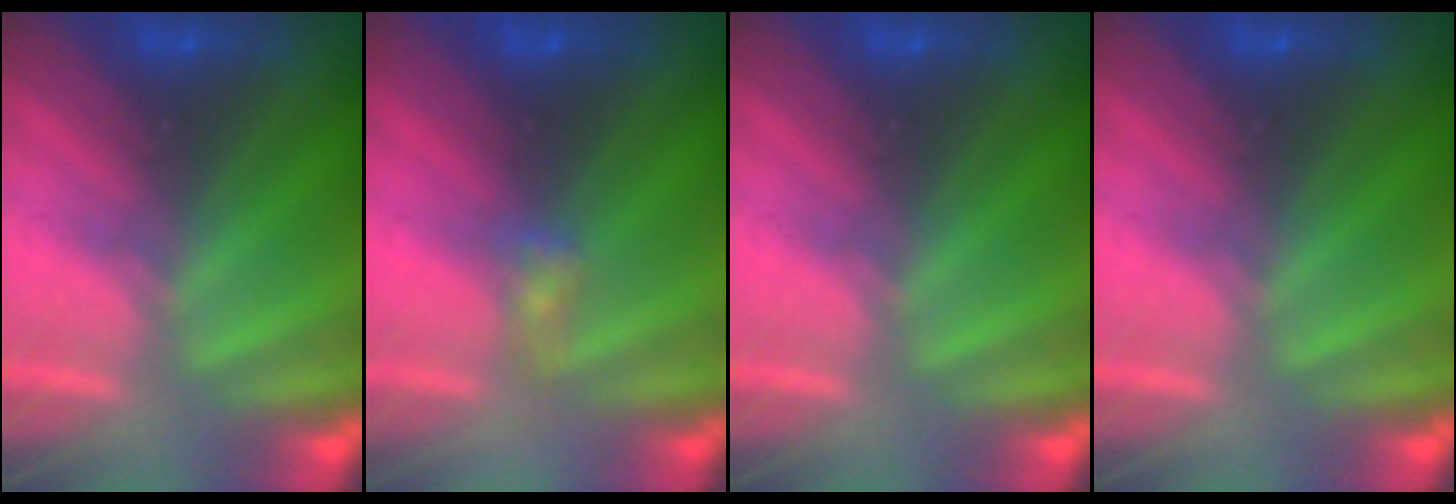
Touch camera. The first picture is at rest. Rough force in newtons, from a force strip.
{"total": 3.0}
{"total": 0.0}
{"total": 0.0}